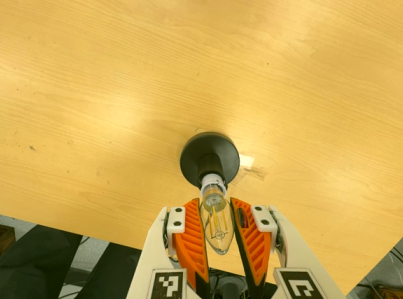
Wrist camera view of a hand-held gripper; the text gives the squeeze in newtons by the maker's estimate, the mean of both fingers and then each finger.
{"total": 13.2, "left": 14.4, "right": 12.0}